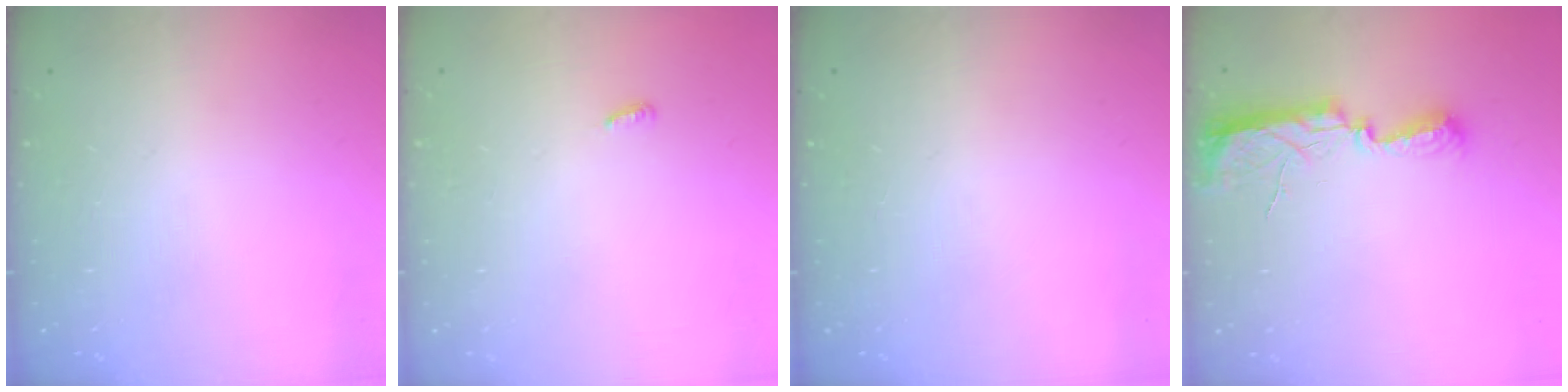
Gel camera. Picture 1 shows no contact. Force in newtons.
{"total": 2.9, "press": 2.9, "slide": 0.2}
{"total": 0.0}
{"total": 10.5, "press": 9.0, "slide": 5.3}